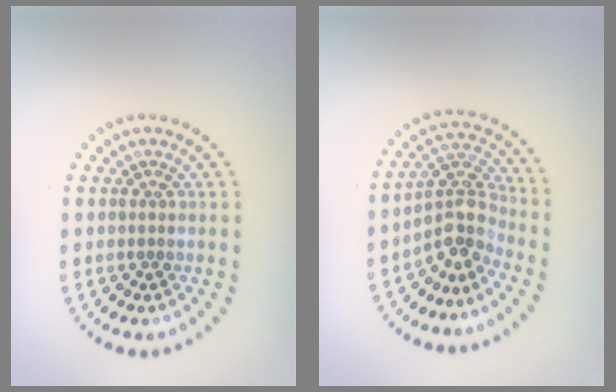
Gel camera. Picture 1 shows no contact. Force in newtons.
{"total": 3.9, "press": 2.8, "slide": 2.7}